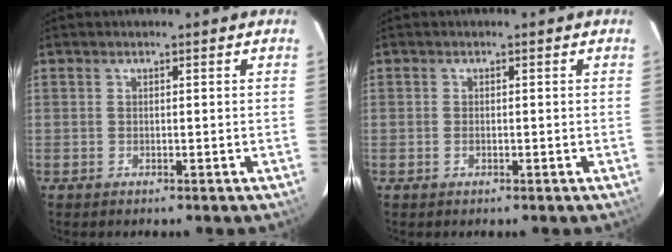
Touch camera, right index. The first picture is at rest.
{"total": 1.0, "force": [-0.3, 0.6, 0.7], "torque": [-0.015, 0.000, -0.006]}